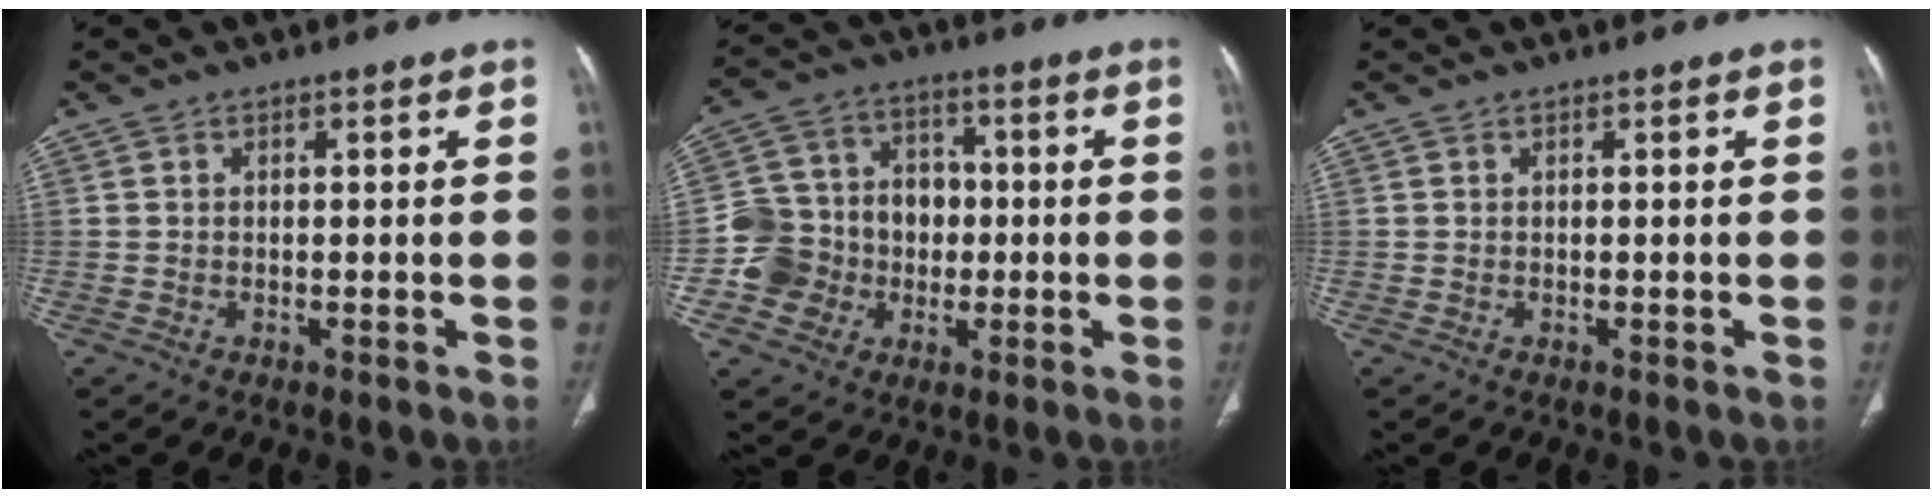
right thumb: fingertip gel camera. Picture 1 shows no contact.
{"total": 12.9, "force": [-2.5, 11.8, 4.5], "torque": [-0.039, 0.039, -0.043]}
{"total": 0.0}